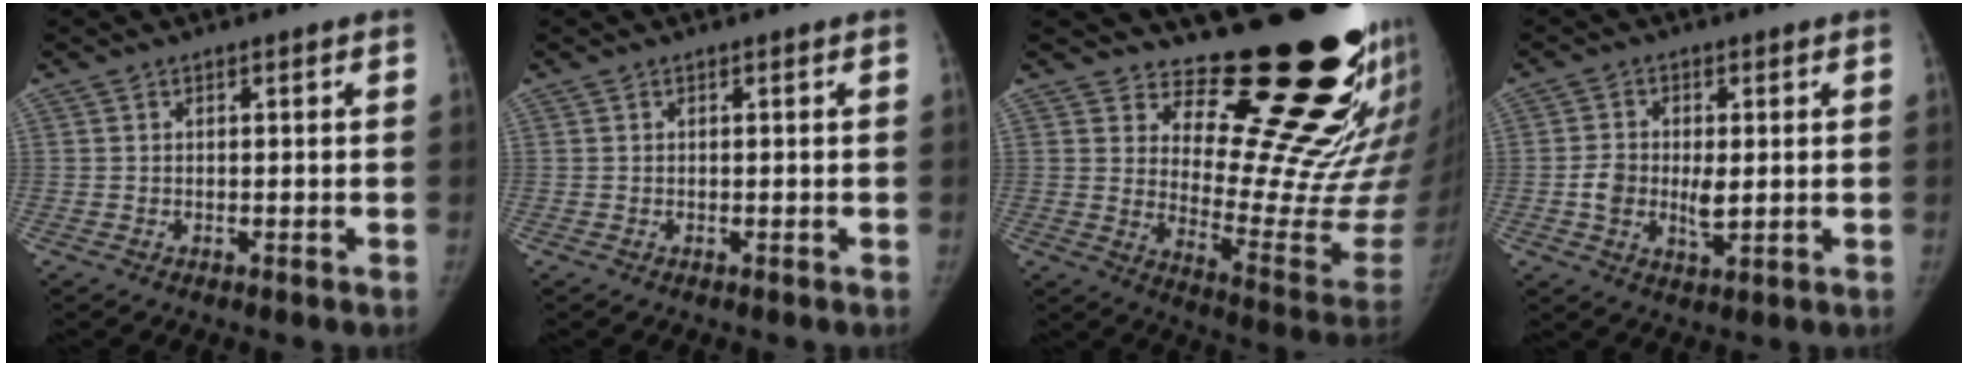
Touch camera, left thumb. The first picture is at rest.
{"total": 0.0}
{"total": 19.7, "force": [15.3, 4.7, 11.5], "torque": [-0.109, -0.168, 0.220]}
{"total": 6.8, "force": [-0.6, 4.1, 5.4], "torque": [-0.086, -0.005, -0.008]}